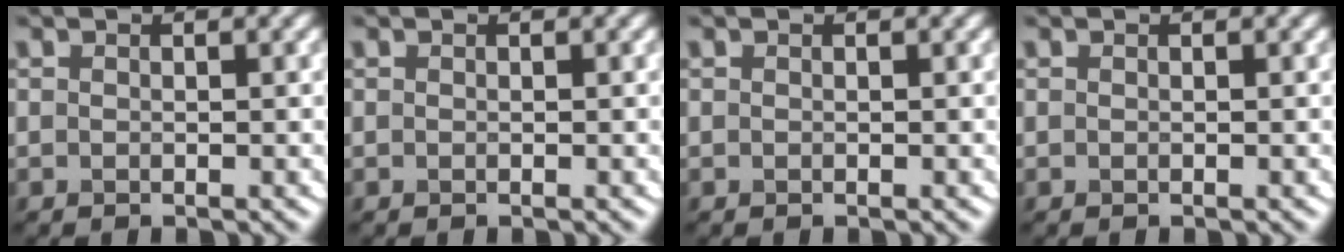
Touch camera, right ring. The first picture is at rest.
{"total": 0.0}
{"total": 0.0}
{"total": 0.0}